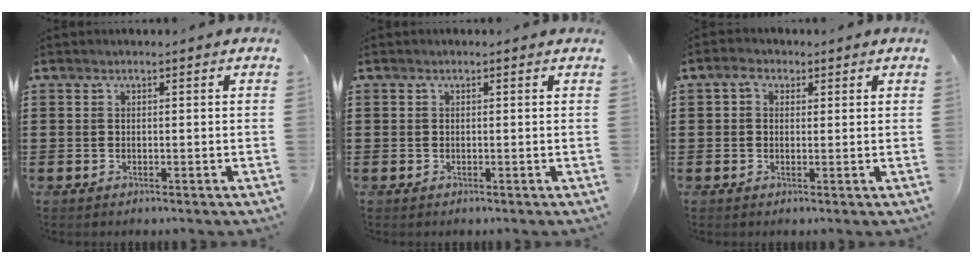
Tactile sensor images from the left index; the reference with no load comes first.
{"total": 0.5, "force": [0.0, 0.5, -0.2], "torque": [0.002, 0.005, -0.001]}
{"total": 2.3, "force": [1.0, 1.7, 1.2], "torque": [-0.021, 0.008, 0.014]}